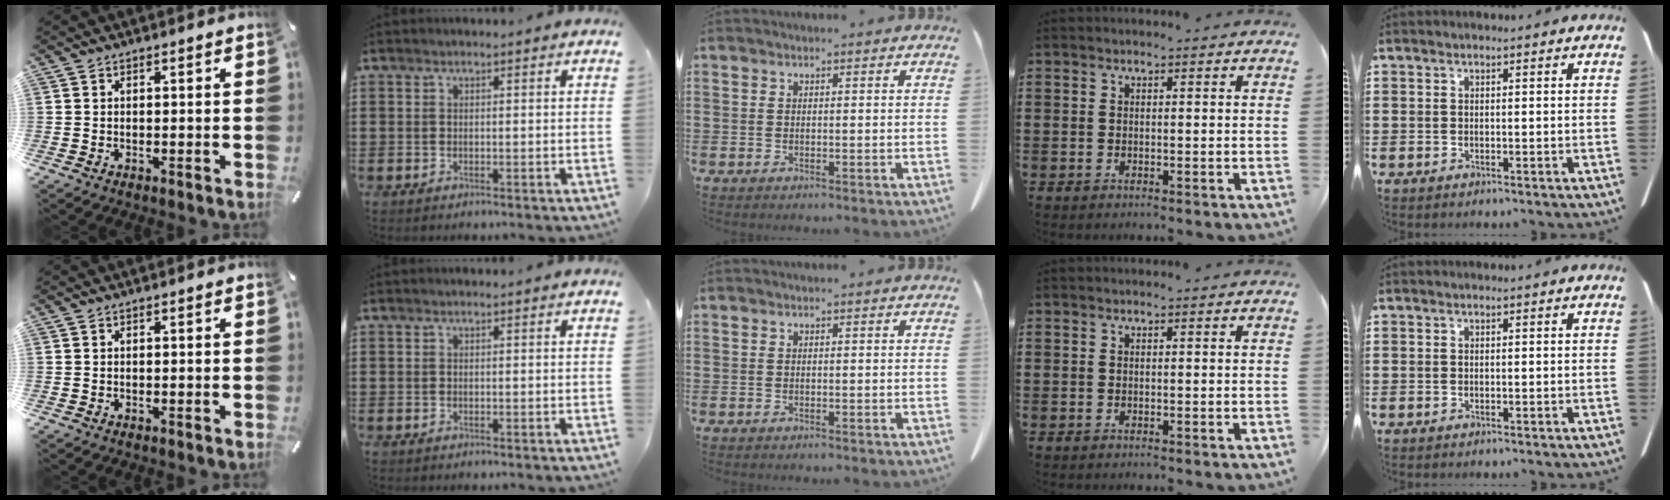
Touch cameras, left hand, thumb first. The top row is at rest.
{}